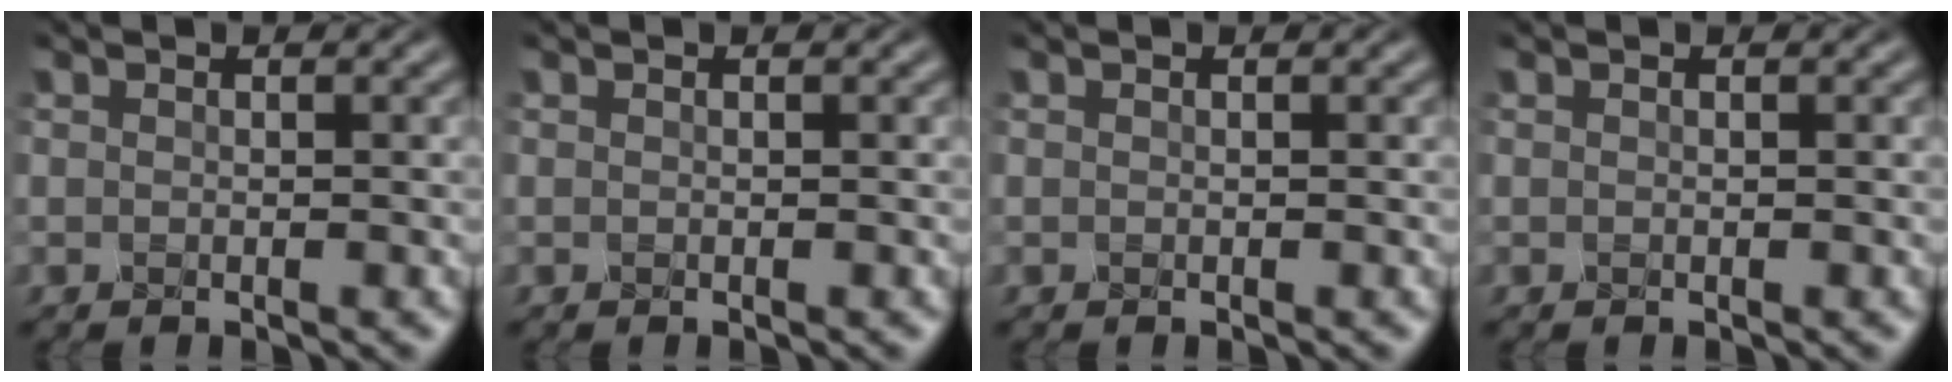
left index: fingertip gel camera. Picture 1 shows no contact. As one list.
[{"total": 0.0}, {"total": 0.0}, {"total": 0.0}]